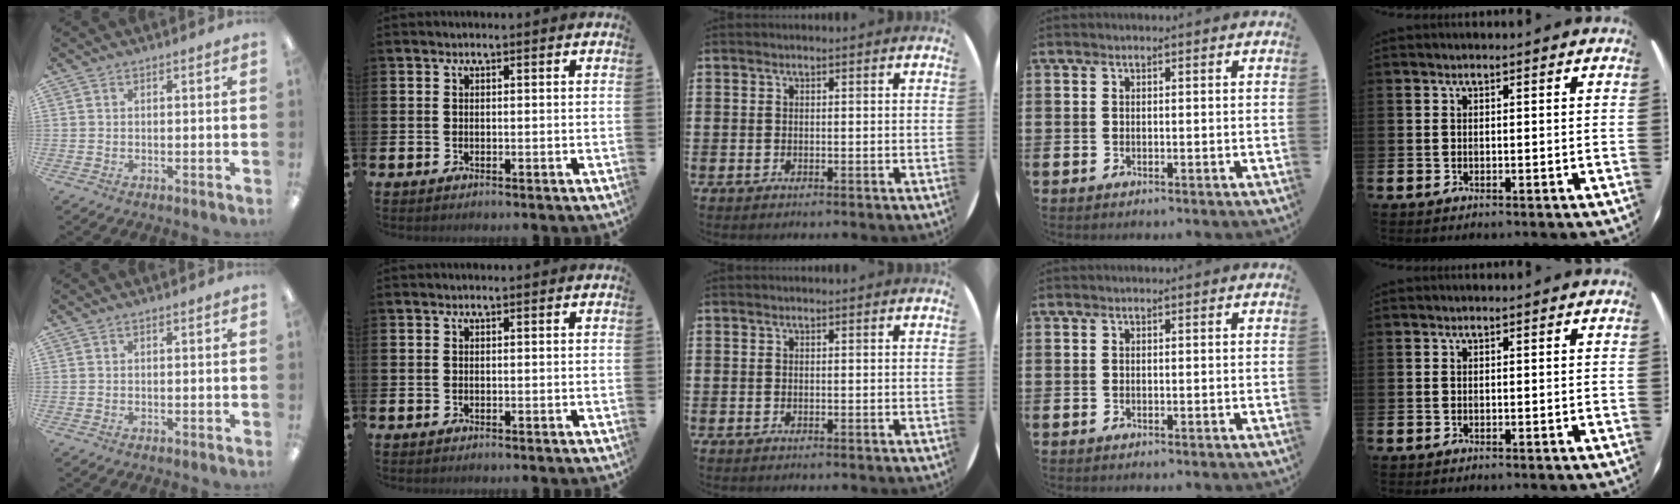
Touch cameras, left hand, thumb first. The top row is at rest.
{}